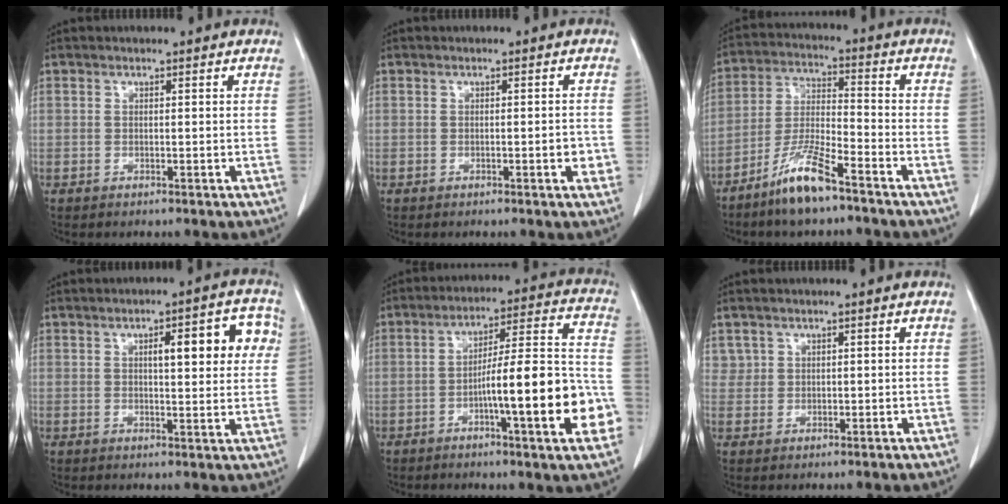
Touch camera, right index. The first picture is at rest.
{"total": 2.1, "force": [-0.6, 0.5, 2.0], "torque": [-0.026, -0.001, -0.007]}
{"total": 9.5, "force": [-6.8, 1.1, 6.6], "torque": [-0.141, -0.020, -0.134]}
{"total": 9.4, "force": [2.7, 2.5, 8.6], "torque": [-0.109, 0.019, 0.032]}
{"total": 17.5, "force": [-5.2, 1.5, 16.7], "torque": [-0.211, 0.021, -0.071]}
{"total": 1.6, "force": [0.9, 1.3, 0.0], "torque": [0.009, 0.004, 0.014]}